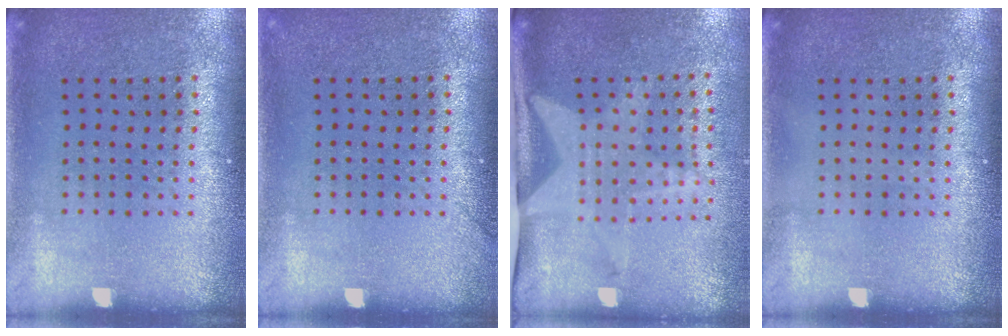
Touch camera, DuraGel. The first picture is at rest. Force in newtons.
{"total": 0.5, "press": 0.5, "slide": 0.1}
{"total": 2.1, "press": 1.5, "slide": 1.4}
{"total": 0.0}